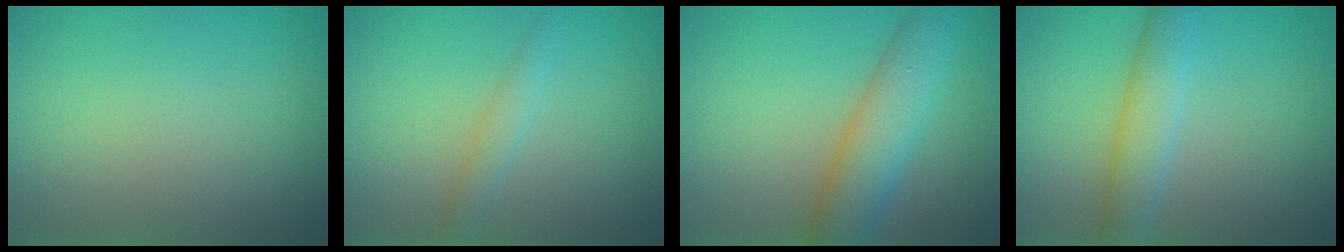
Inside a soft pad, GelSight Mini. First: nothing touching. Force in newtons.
{"total": 1.4, "press": 1.4, "slide": 0.0}
{"total": 5.7, "press": 5.7, "slide": 0.2}
{"total": 3.5, "press": 3.5, "slide": 0.0}